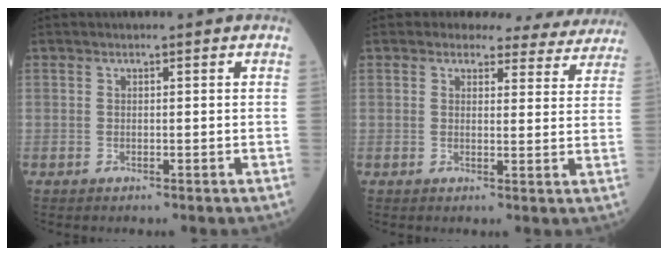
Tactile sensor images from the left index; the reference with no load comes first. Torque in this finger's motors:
{"motor_torque": [1.09, -1.05, 0.51, 0.03]}